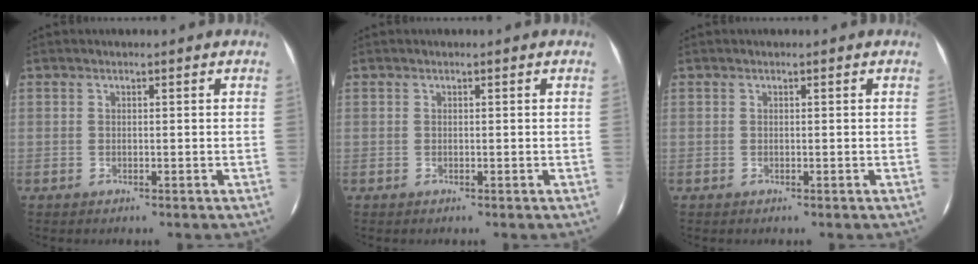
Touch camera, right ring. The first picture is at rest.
{"total": 0.0}
{"total": 0.0}